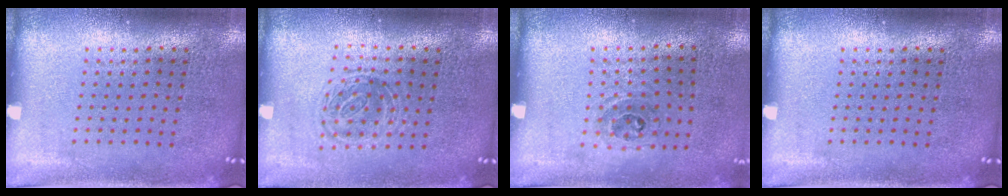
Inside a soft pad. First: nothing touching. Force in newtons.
{"total": 1.3, "press": 1.0, "slide": 0.8}
{"total": 1.1, "press": 0.7, "slide": 0.8}
{"total": 0.0}